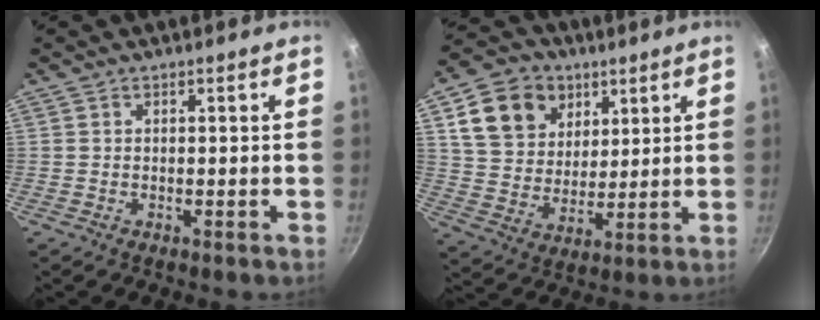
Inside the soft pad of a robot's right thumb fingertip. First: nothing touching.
{"total": 15.1, "force": [6.6, 11.8, 6.9], "torque": [-0.100, -0.013, 0.116]}